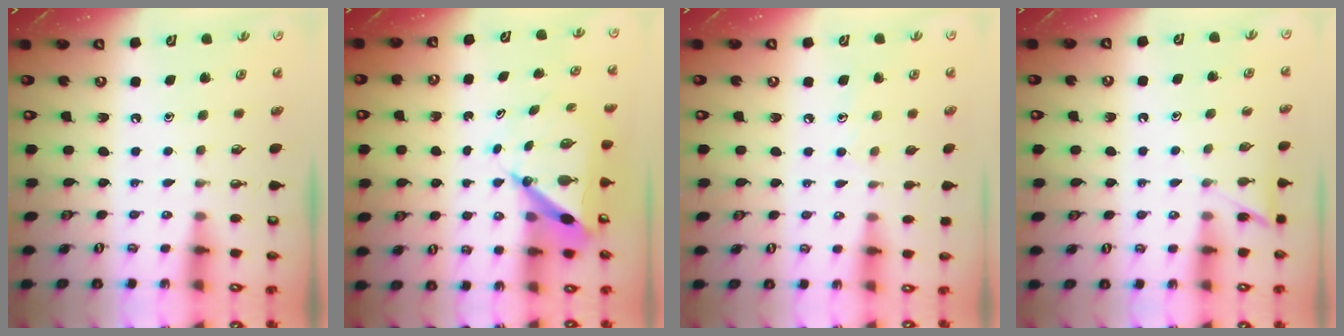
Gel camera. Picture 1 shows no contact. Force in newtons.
{"total": 7.4, "press": 7.4, "slide": 0.5}
{"total": 5.4, "press": 5.4, "slide": 0.5}
{"total": 4.5, "press": 4.5, "slide": 0.6}